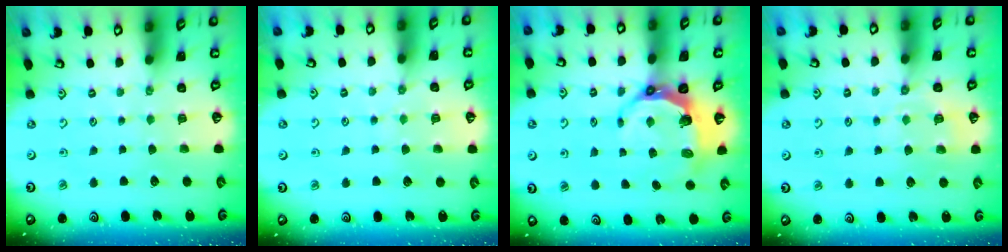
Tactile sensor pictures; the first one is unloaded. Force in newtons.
{"total": 5.7, "press": 5.7, "slide": 0.6}
{"total": 7.0, "press": 5.6, "slide": 4.2}
{"total": 6.4, "press": 6.3, "slide": 1.0}